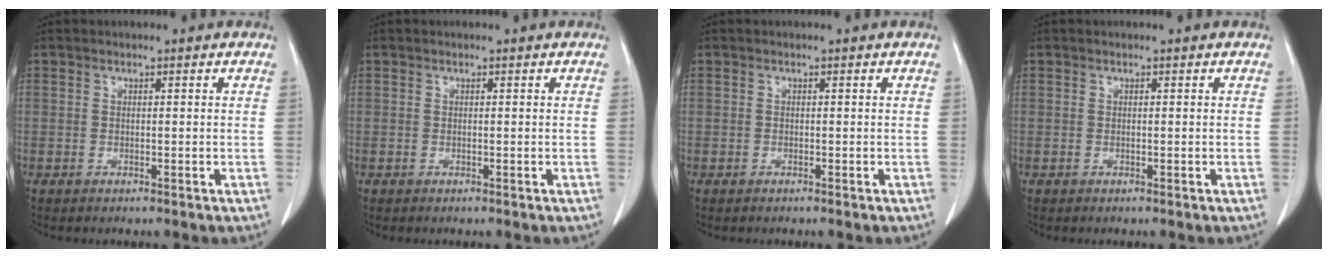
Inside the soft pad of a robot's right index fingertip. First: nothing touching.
{"total": 0.0}
{"total": 0.0}
{"total": 0.0}